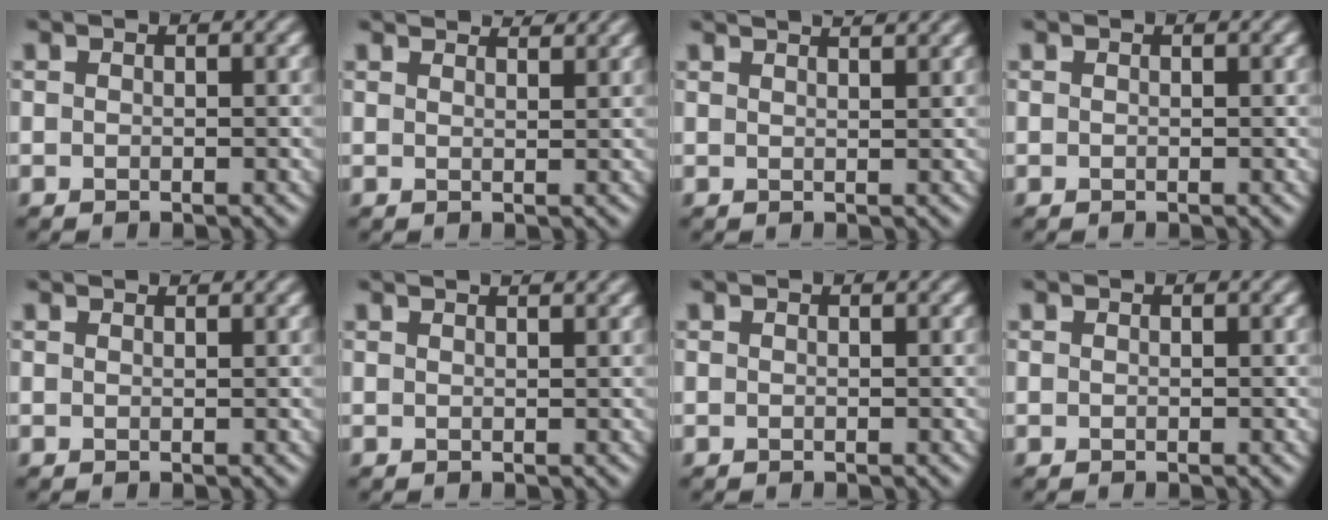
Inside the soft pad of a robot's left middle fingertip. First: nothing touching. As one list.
[{"total": 3.0, "force": [2.9, 0.2, 0.8], "torque": [-0.017, 0.008, 0.028]}, {"total": 3.6, "force": [2.9, 1.1, 1.8], "torque": [-0.020, 0.033, 0.022]}, {"total": 0.0}, {"total": 1.2, "force": [1.2, -0.1, 0.1], "torque": [-0.004, -0.003, 0.013]}, {"total": 2.1, "force": [1.8, 0.5, 0.8], "torque": [-0.012, 0.015, 0.015]}, {"total": 0.0}, {"total": 0.0}]